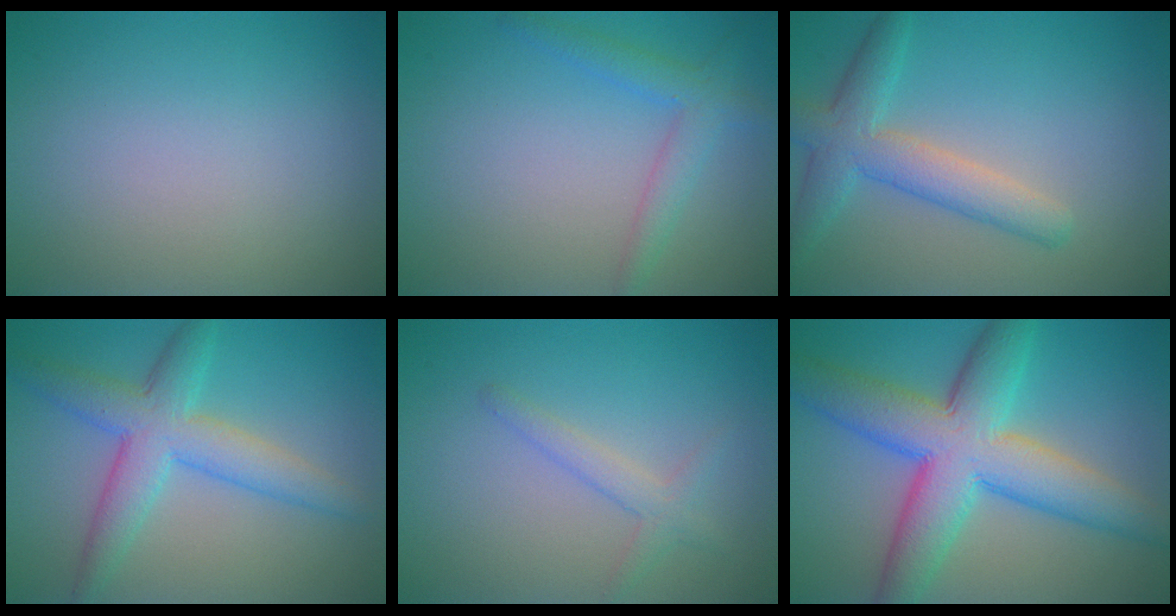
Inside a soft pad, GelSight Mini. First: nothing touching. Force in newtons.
{"total": 2.7, "press": 2.7, "slide": 0.1}
{"total": 4.5, "press": 4.4, "slide": 0.2}
{"total": 5.5, "press": 5.5, "slide": 0.1}
{"total": 1.9, "press": 1.9, "slide": 0.1}
{"total": 9.9, "press": 9.9, "slide": 0.4}